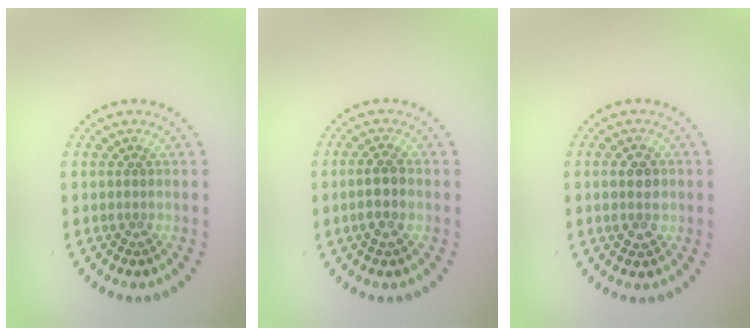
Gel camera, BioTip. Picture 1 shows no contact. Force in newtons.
{"total": 2.3, "press": 2.1, "slide": 0.8}
{"total": 2.9, "press": 2.9, "slide": 0.2}